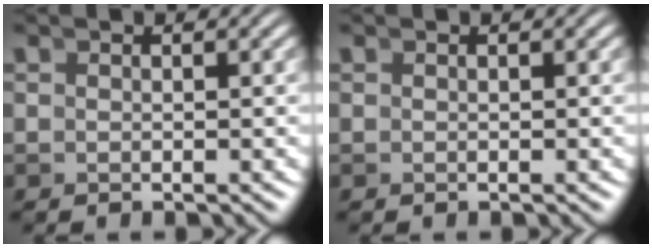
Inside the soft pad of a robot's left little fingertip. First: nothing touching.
{"total": 0.0}